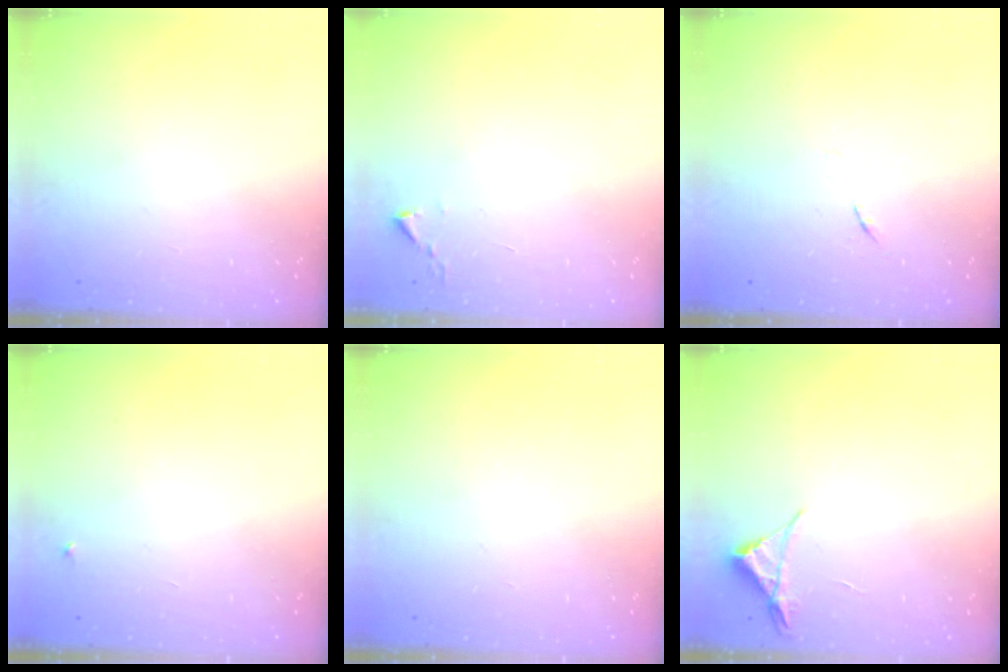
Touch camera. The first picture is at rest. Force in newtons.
{"total": 2.4, "press": 2.4, "slide": 0.3}
{"total": 3.5, "press": 3.4, "slide": 0.6}
{"total": 2.1, "press": 2.1, "slide": 0.1}
{"total": 0.0}
{"total": 3.5, "press": 3.5, "slide": 0.6}